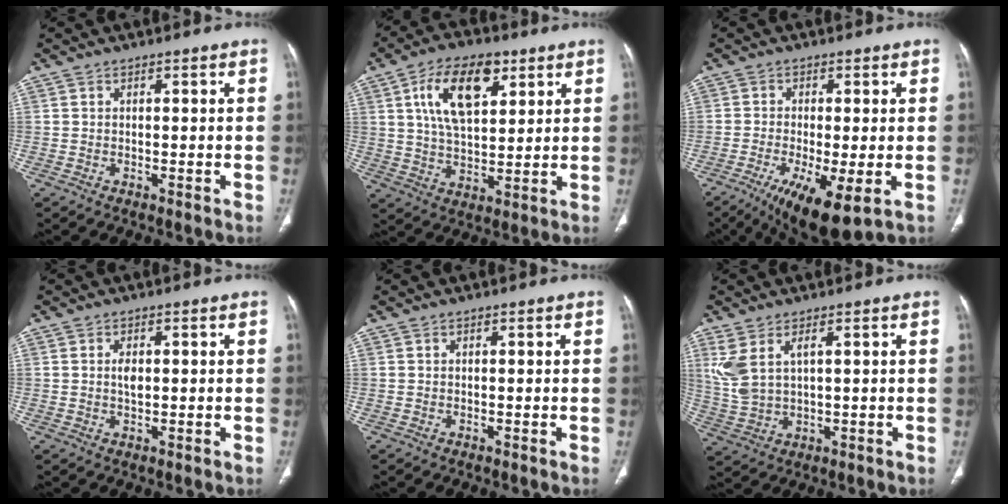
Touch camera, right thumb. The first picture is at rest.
{"total": 14.1, "force": [5.9, 7.2, 10.6], "torque": [-0.161, -0.013, 0.105]}
{"total": 11.3, "force": [-4.4, 3.0, 10.0], "torque": [-0.174, -0.016, -0.064]}
{"total": 2.1, "force": [0.4, 1.1, 1.8], "torque": [-0.030, -0.002, 0.008]}
{"total": 0.0}
{"total": 7.0, "force": [2.8, 3.1, 5.6], "torque": [-0.136, -0.008, 0.071]}